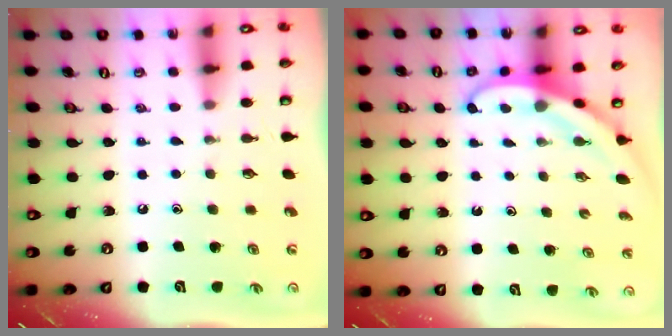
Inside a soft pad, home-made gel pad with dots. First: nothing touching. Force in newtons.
{"total": 4.1, "press": 4.1, "slide": 0.3}